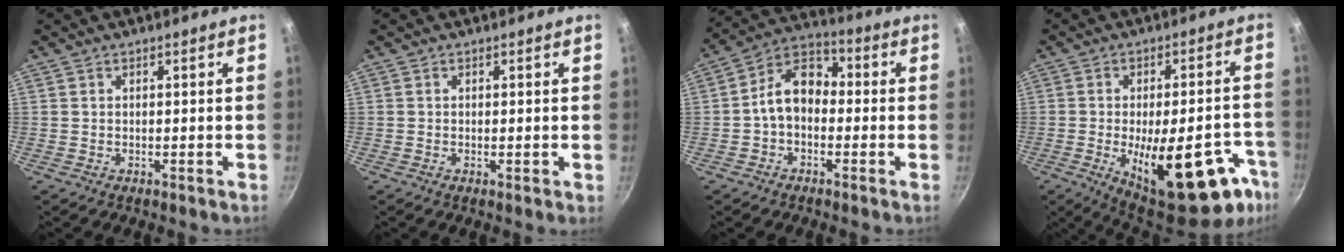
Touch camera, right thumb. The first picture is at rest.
{"total": 0.7, "force": [-0.1, 0.1, 0.7], "torque": [-0.011, -0.001, -0.002]}
{"total": 10.8, "force": [-0.2, 7.8, 7.5], "torque": [-0.091, 0.038, -0.027]}
{"total": 24.9, "force": [-10.0, 10.4, 20.3], "torque": [-0.220, 0.020, -0.125]}